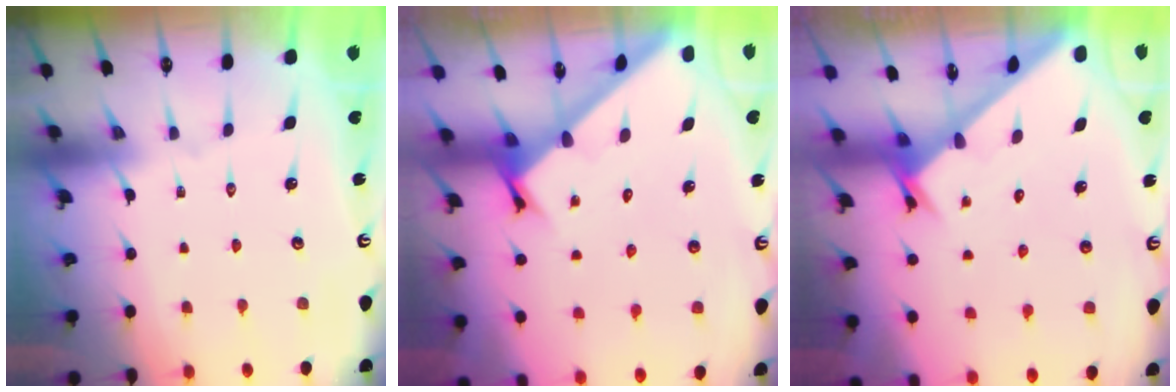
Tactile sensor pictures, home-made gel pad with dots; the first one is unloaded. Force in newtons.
{"total": 2.4, "press": 2.4, "slide": 0.2}
{"total": 2.4, "press": 2.4, "slide": 0.2}